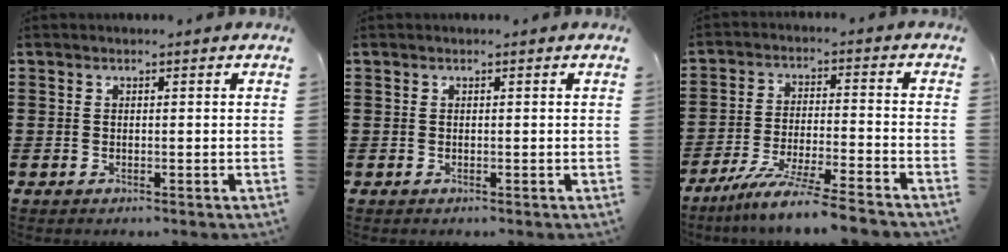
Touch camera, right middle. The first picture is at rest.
{"total": 0.0}
{"total": 7.9, "force": [-7.0, -0.8, 3.6], "torque": [-0.074, -0.013, -0.137]}